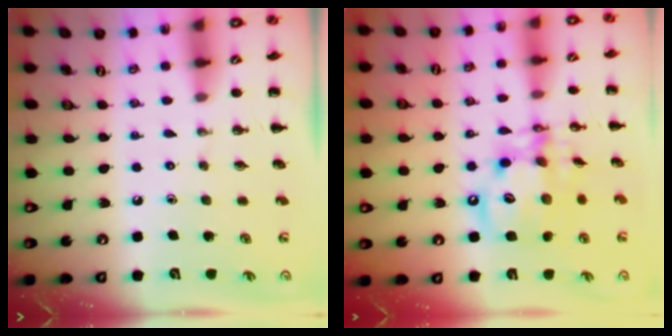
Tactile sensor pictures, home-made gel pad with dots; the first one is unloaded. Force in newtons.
{"total": 13.5, "press": 13.4, "slide": 2.0}